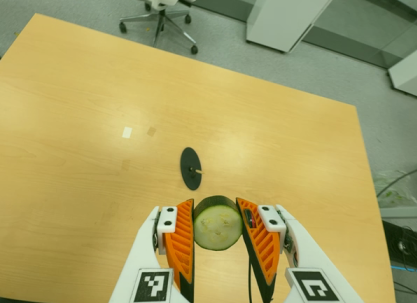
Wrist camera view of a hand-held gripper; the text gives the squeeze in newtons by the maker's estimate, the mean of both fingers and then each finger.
{"total": 12.5, "left": 11.2, "right": 13.9}